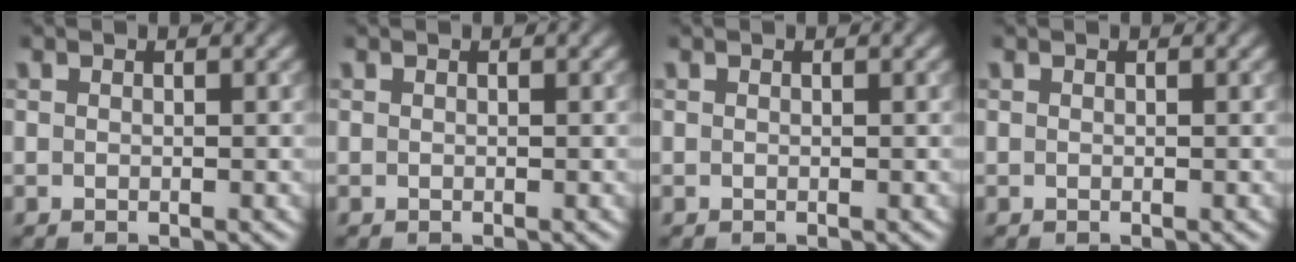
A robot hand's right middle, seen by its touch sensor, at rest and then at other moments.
{"total": 0.0}
{"total": 0.0}
{"total": 0.0}